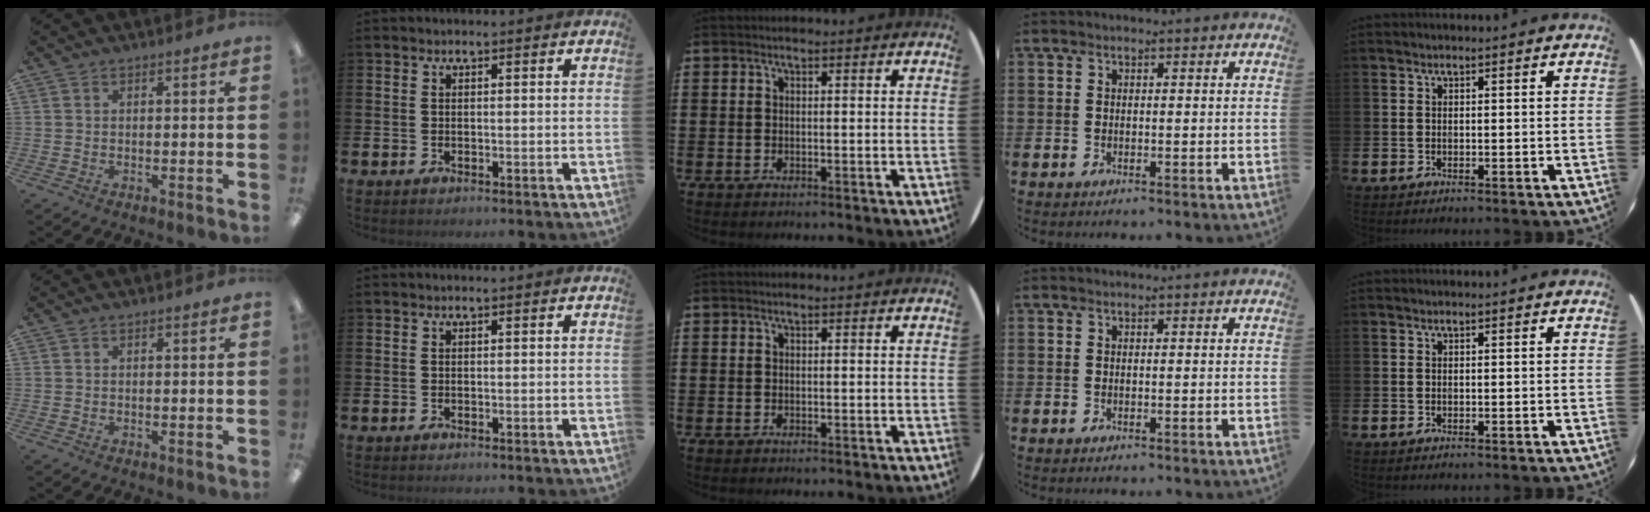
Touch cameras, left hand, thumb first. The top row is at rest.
{}